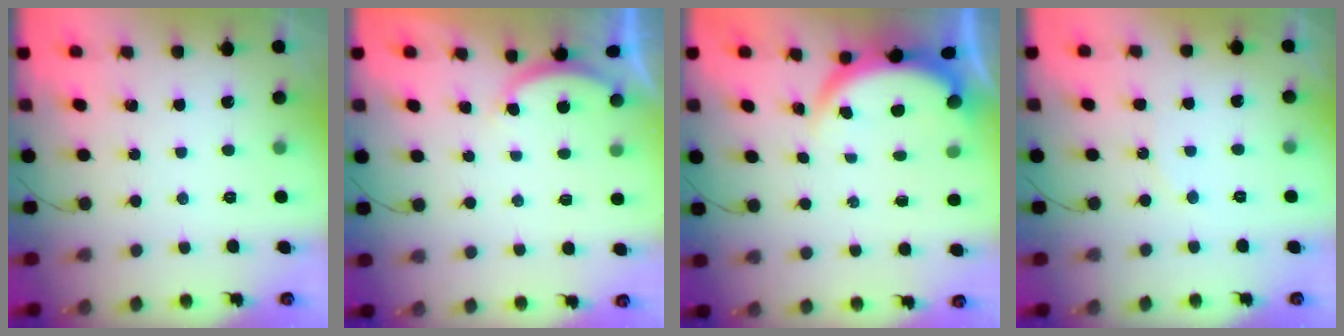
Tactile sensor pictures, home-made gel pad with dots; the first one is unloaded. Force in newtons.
{"total": 2.5, "press": 2.5, "slide": 0.5}
{"total": 3.8, "press": 3.8, "slide": 0.1}
{"total": 5.3, "press": 5.3, "slide": 0.6}